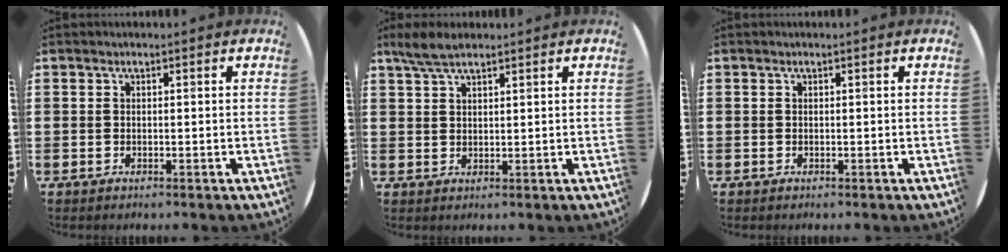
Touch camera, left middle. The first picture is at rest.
{"total": 3.8, "force": [3.0, 1.0, 2.1], "torque": [-0.047, 0.003, 0.055]}
{"total": 0.0}